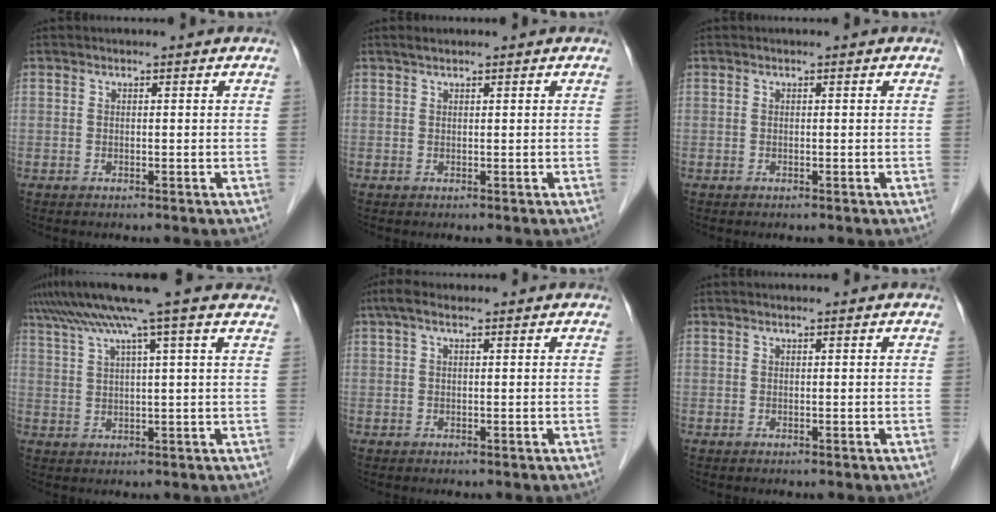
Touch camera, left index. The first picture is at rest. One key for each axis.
{"total": 0.7, "fx": 0.6, "fy": 0.1, "fz": 0.3, "tx": -0.011, "ty": 0.008, "tz": 0.012}
{"total": 0.0}
{"total": 11.7, "fx": 8.8, "fy": -1.0, "fz": 7.8, "tx": -0.137, "ty": 0.042, "tz": 0.120}
{"total": 2.7, "fx": 1.4, "fy": 0.8, "fz": 2.1, "tx": -0.047, "ty": 0.028, "tz": 0.023}
{"total": 0.0}